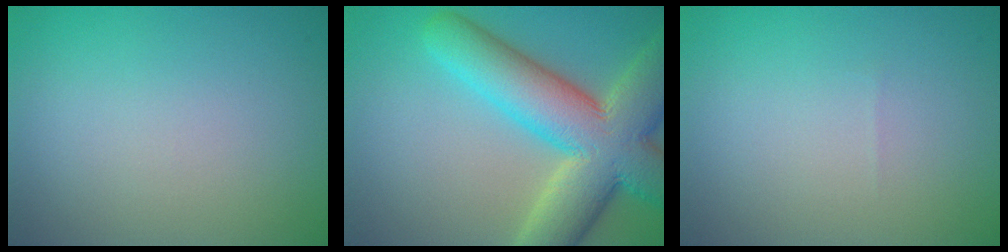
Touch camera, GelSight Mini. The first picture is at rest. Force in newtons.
{"total": 11.9, "press": 11.9, "slide": 0.6}
{"total": 0.0}